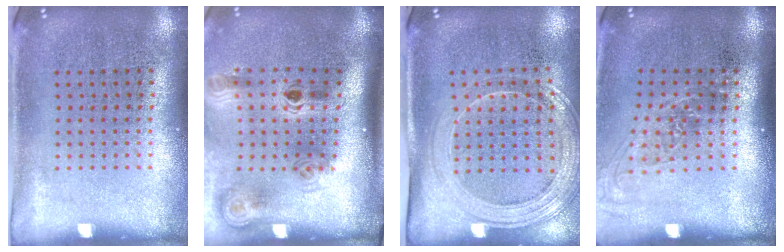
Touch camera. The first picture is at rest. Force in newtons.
{"total": 2.1, "press": 1.4, "slide": 1.5}
{"total": 1.7, "press": 1.6, "slide": 0.6}
{"total": 1.3, "press": 1.1, "slide": 0.8}